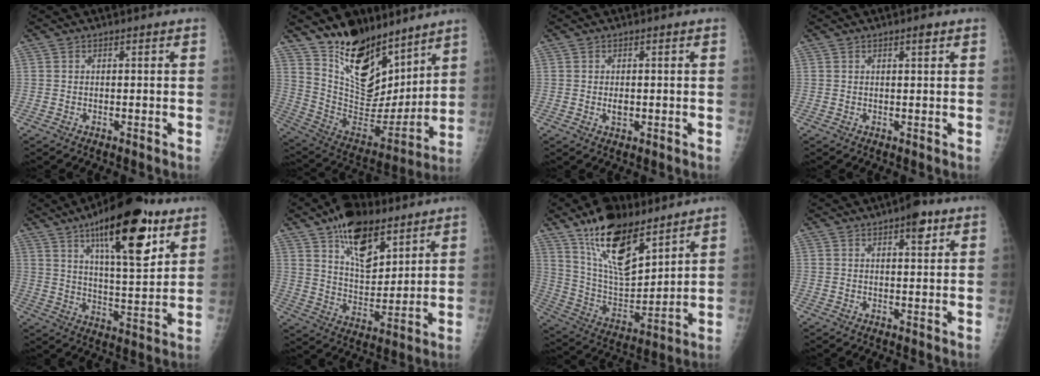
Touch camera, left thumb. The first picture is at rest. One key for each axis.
{"total": 20.5, "fx": 14.9, "fy": 9.9, "fz": 10.0, "tx": -0.116, "ty": -0.102, "tz": 0.264}
{"total": 1.8, "fx": 0.0, "fy": 1.2, "fz": 1.4, "tx": -0.018, "ty": -0.003, "tz": 0.002}
{"total": 1.7, "fx": 1.0, "fy": 0.5, "fz": 1.3, "tx": -0.015, "ty": -0.004, "tz": 0.015}
{"total": 20.5, "fx": 10.9, "fy": 6.7, "fz": 16.0, "tx": -0.211, "ty": -0.048, "tz": 0.170}
{"total": 15.6, "fx": 9.7, "fy": 7.8, "fz": 9.4, "tx": -0.116, "ty": -0.054, "tz": 0.168}
{"total": 18.7, "fx": 12.4, "fy": 7.7, "fz": 11.7, "tx": -0.168, "ty": -0.065, "tz": 0.234}
{"total": 4.8, "fx": 2.7, "fy": 1.8, "fz": 3.6, "tx": -0.037, "ty": -0.010, "tz": 0.034}